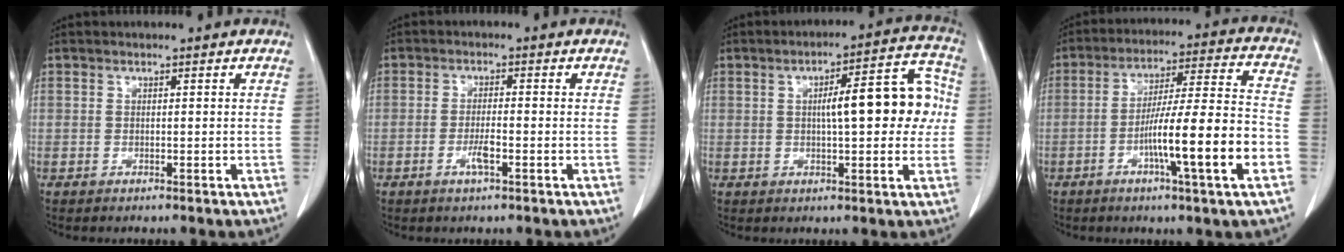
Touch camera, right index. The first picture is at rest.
{"total": 2.9, "force": [-1.3, 0.4, 2.6], "torque": [-0.049, -0.001, -0.025]}
{"total": 11.8, "force": [1.1, 3.3, 11.2], "torque": [-0.146, 0.039, 0.015]}
{"total": 15.0, "force": [-4.9, 0.0, 14.2], "torque": [-0.234, 0.004, -0.081]}